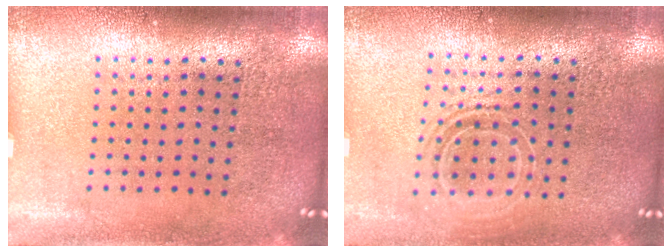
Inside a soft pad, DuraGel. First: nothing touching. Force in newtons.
{"total": 1.6, "press": 1.3, "slide": 0.9}